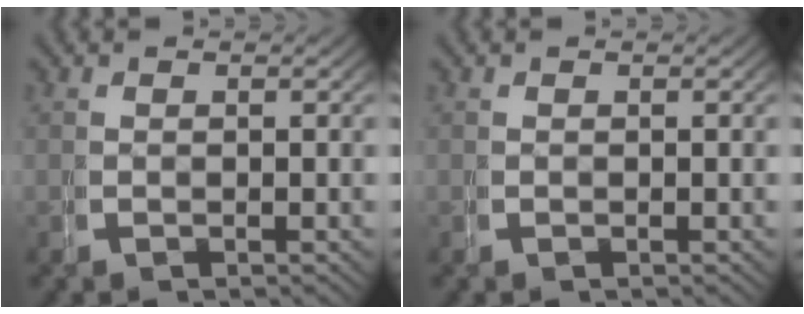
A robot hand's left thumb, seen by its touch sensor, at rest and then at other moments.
{"total": 0.0}